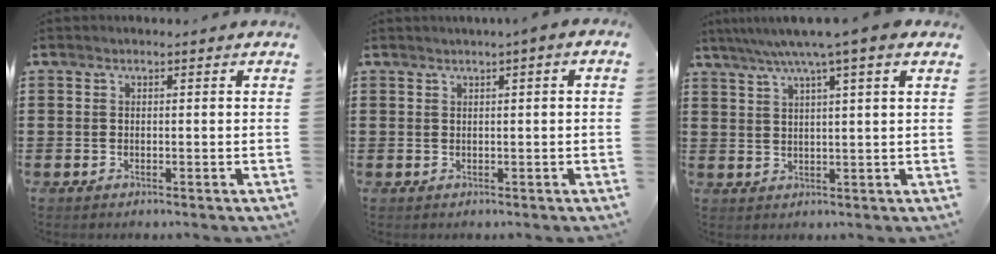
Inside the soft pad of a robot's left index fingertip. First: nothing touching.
{"total": 0.8, "force": [0.2, -0.1, 0.8], "torque": [-0.013, -0.004, 0.006]}
{"total": 5.6, "force": [3.8, -0.7, 4.0], "torque": [-0.088, -0.009, 0.063]}